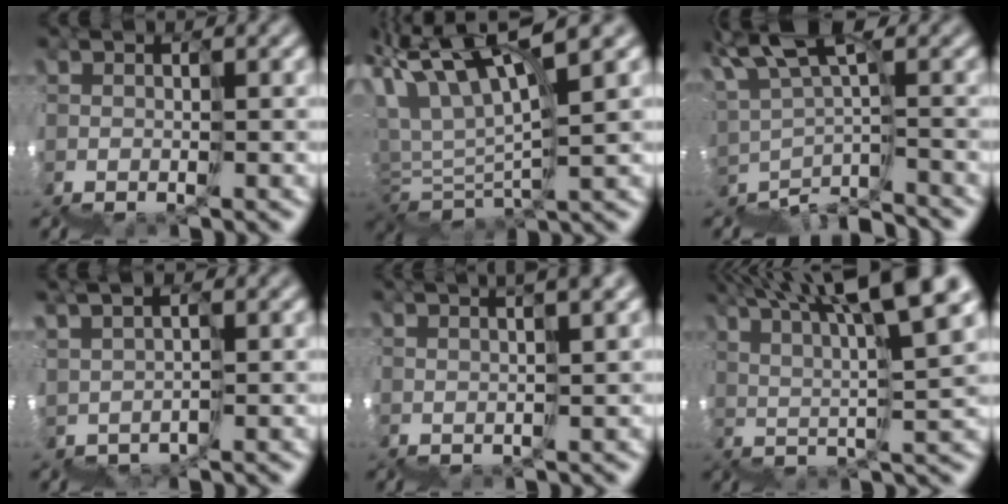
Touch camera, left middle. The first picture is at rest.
{"total": 4.5, "force": [4.3, -0.5, 1.3], "torque": [-0.058, 0.038, 0.068]}
{"total": 2.4, "force": [-2.2, -0.8, -0.1], "torque": [-0.015, 0.021, -0.031]}
{"total": 3.2, "force": [2.2, -1.3, -1.9], "torque": [-0.002, 0.023, 0.031]}
{"total": 4.5, "force": [3.2, 1.1, 3.0], "torque": [-0.020, 0.051, 0.046]}
{"total": 8.9, "force": [6.7, 0.3, 5.8], "torque": [-0.106, 0.045, 0.111]}